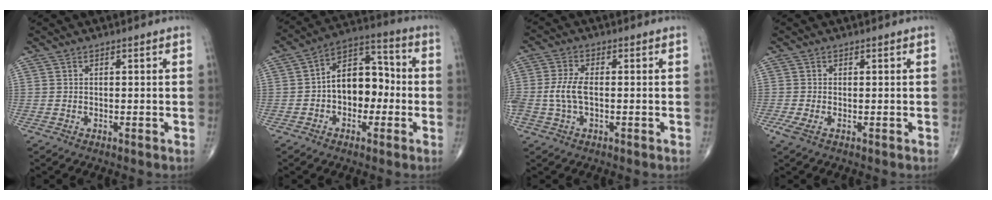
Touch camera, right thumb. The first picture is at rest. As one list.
[{"total": 11.6, "force": [-1.4, 7.8, 8.4], "torque": [-0.096, 0.043, -0.037]}, {"total": 5.3, "force": [-0.7, 2.7, 4.5], "torque": [-0.112, 0.010, -0.015]}, {"total": 1.9, "force": [-0.7, 0.7, 1.6], "torque": [-0.043, -0.002, -0.016]}]